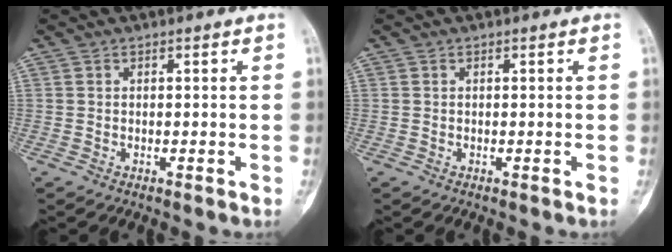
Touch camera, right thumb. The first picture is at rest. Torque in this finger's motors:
{"motor_torque": [0.01, -0.01, 0.07, -0.01, 0.03]}